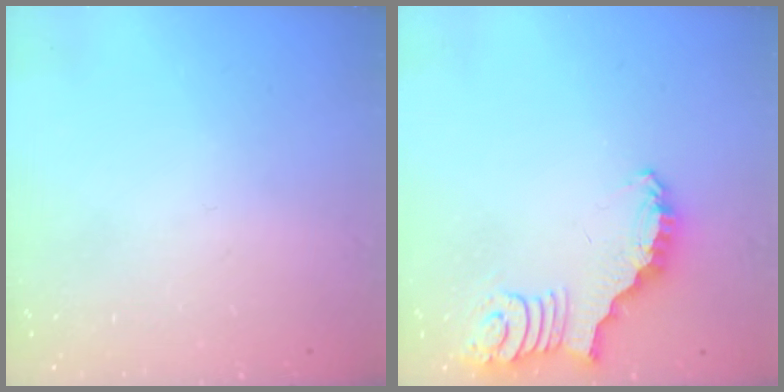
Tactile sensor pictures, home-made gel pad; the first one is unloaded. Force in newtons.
{"total": 2.7, "press": 2.7, "slide": 0.5}